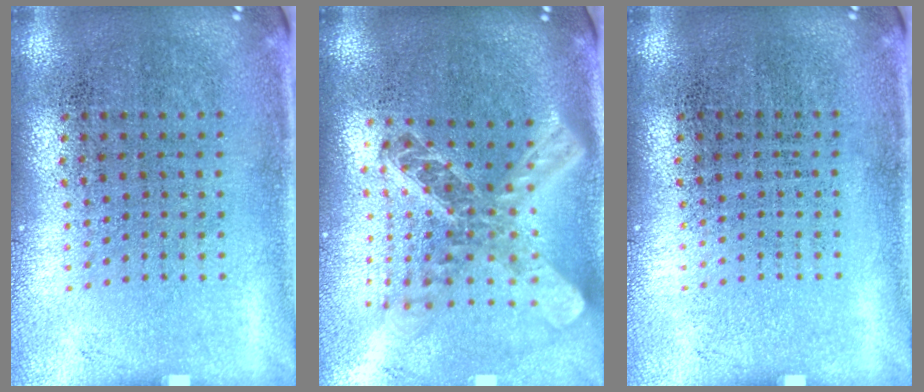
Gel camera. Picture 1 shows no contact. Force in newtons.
{"total": 2.5, "press": 1.9, "slide": 1.5}
{"total": 0.0}